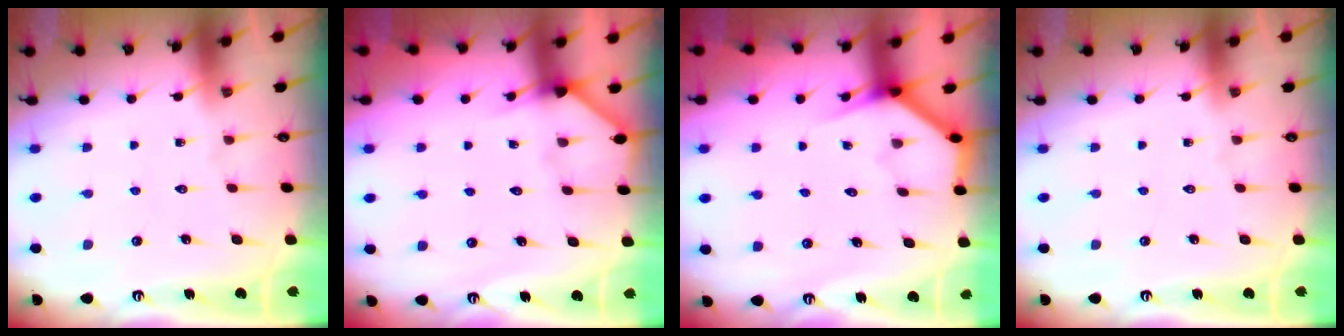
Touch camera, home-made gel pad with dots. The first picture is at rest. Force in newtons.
{"total": 4.2, "press": 4.2, "slide": 0.3}
{"total": 3.8, "press": 3.8, "slide": 0.3}
{"total": 0.0}